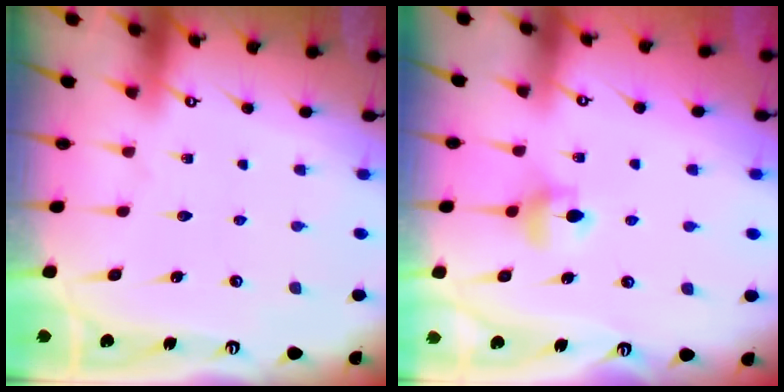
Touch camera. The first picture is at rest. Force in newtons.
{"total": 6.1, "press": 6.1, "slide": 0.7}